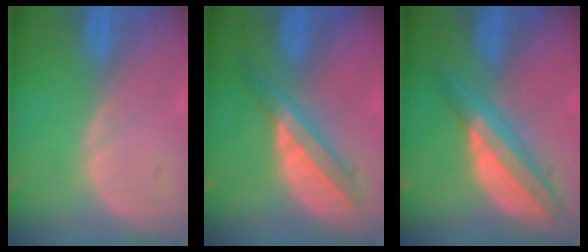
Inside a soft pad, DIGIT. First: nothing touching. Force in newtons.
{"total": 5.7, "press": 5.6, "slide": 1.4}
{"total": 7.8, "press": 6.6, "slide": 4.1}